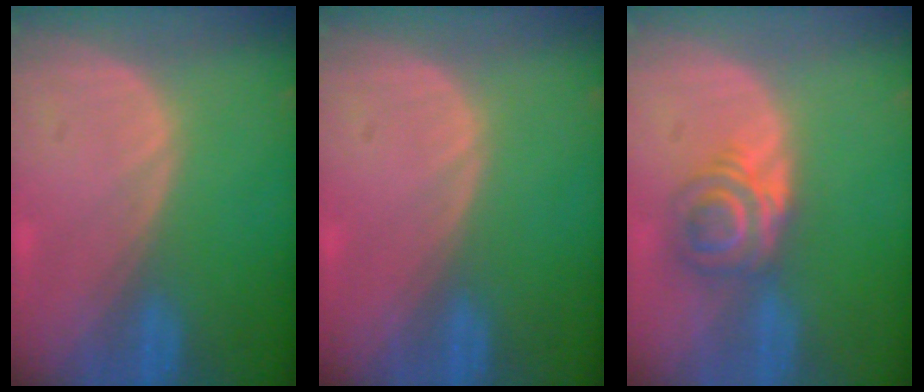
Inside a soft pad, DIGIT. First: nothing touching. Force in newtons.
{"total": 0.0}
{"total": 6.3, "press": 5.4, "slide": 3.2}